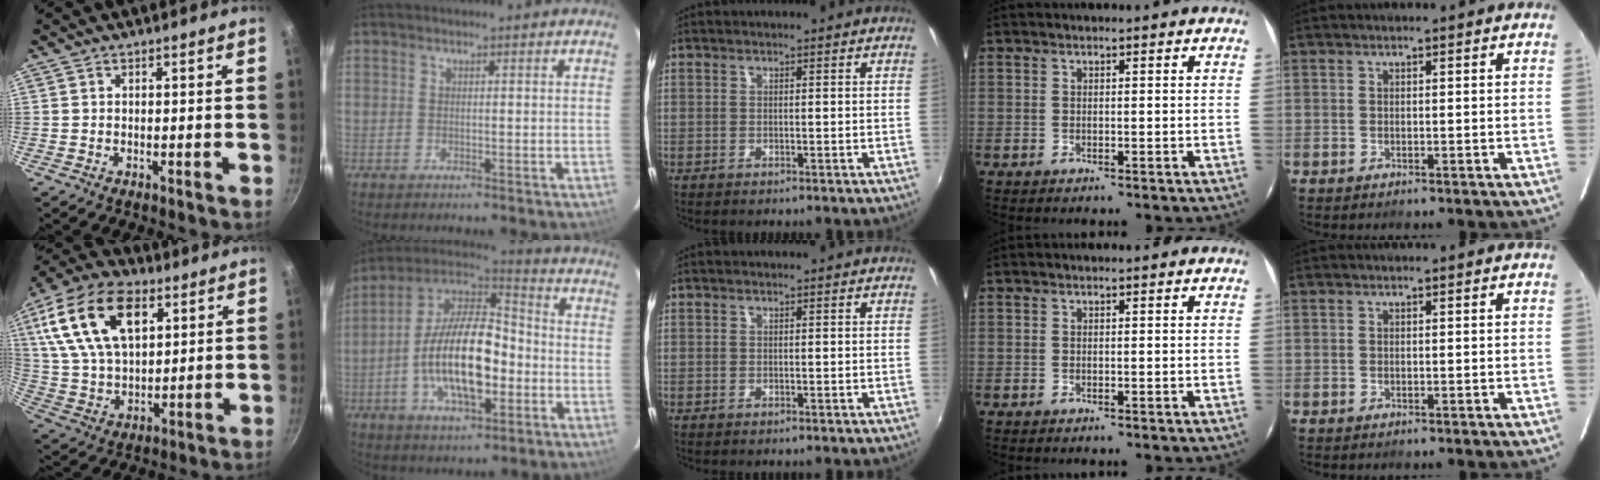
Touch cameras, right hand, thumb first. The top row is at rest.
{"thumb": {"total": 21.0, "force": [7.9, 12.4, 15.0], "torque": [-0.267, -0.009, 0.145]}, "index": {"total": 18.7, "force": [-4.3, 8.5, 16.1], "torque": [-0.304, 0.007, -0.081]}}